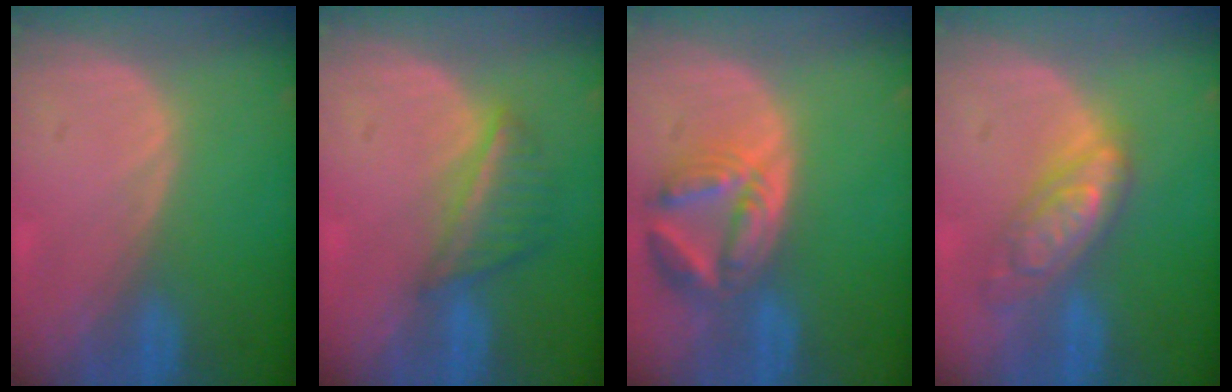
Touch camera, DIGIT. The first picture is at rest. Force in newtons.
{"total": 5.6, "press": 5.2, "slide": 2.1}
{"total": 8.2, "press": 7.2, "slide": 3.9}
{"total": 7.1, "press": 7.0, "slide": 0.6}